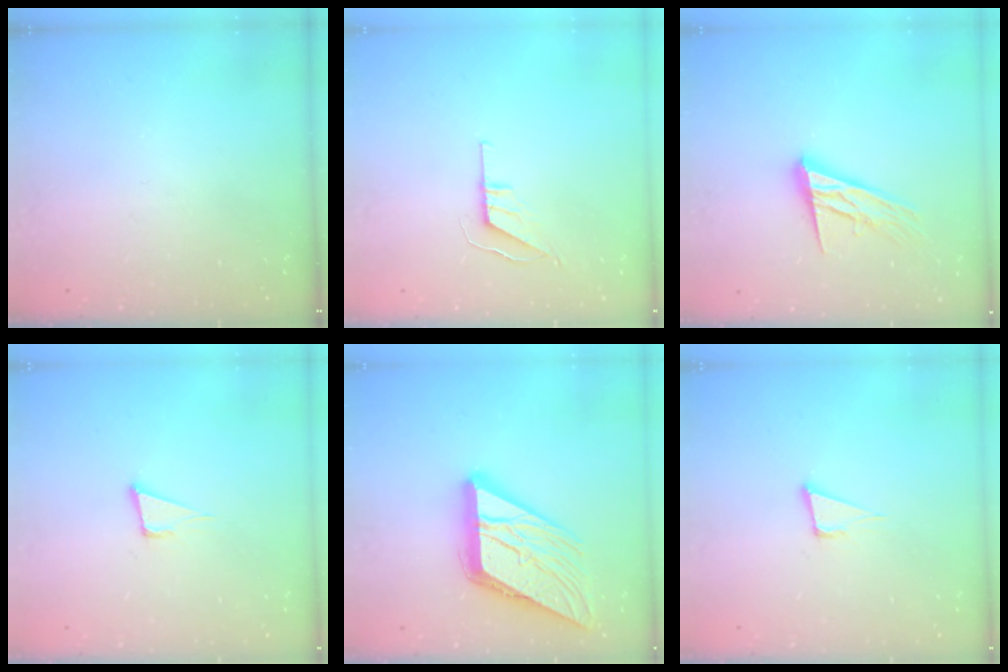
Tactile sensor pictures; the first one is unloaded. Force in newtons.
{"total": 5.5, "press": 5.5, "slide": 0.4}
{"total": 15.6, "press": 15.1, "slide": 3.7}
{"total": 5.2, "press": 4.2, "slide": 3.1}
{"total": 18.6, "press": 18.5, "slide": 2.0}
{"total": 5.2, "press": 4.2, "slide": 3.1}